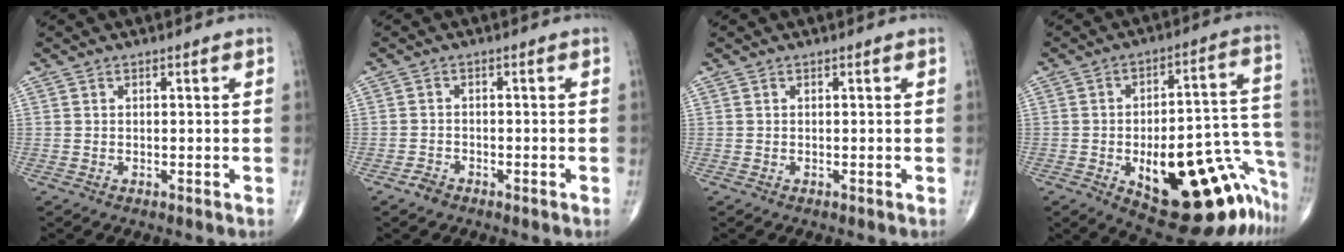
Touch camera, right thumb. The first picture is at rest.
{"total": 1.8, "force": [-1.4, 1.0, 0.5], "torque": [-0.012, 0.006, -0.026]}
{"total": 0.0}
{"total": 26.5, "force": [-11.6, 10.3, 21.5], "torque": [-0.197, 0.080, -0.143]}